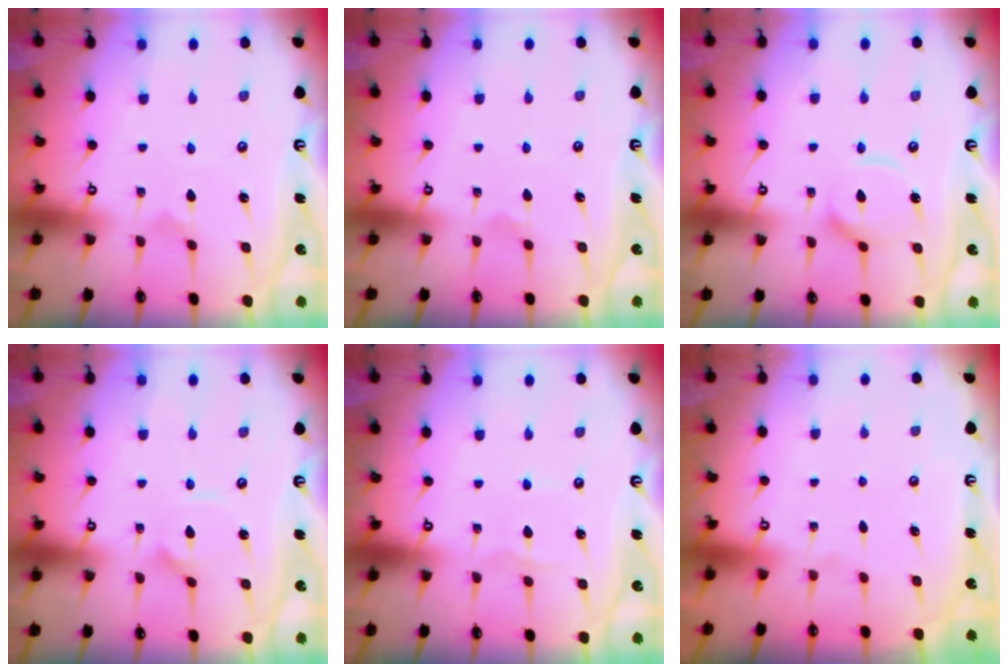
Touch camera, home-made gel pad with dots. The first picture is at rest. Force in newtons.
{"total": 2.2, "press": 2.2, "slide": 0.4}
{"total": 9.7, "press": 9.7, "slide": 1.0}
{"total": 3.2, "press": 3.2, "slide": 0.3}
{"total": 1.3, "press": 1.3, "slide": 0.1}
{"total": 0.0}